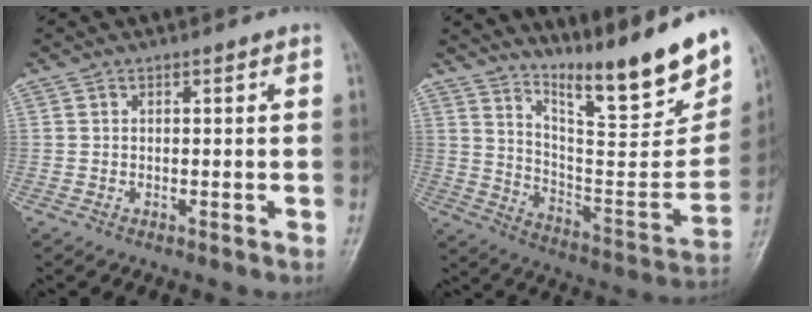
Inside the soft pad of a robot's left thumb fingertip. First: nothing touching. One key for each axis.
{"total": 21.9, "fx": 15.9, "fy": 3.5, "fz": 14.7, "tx": -0.194, "ty": -0.099, "tz": 0.260}